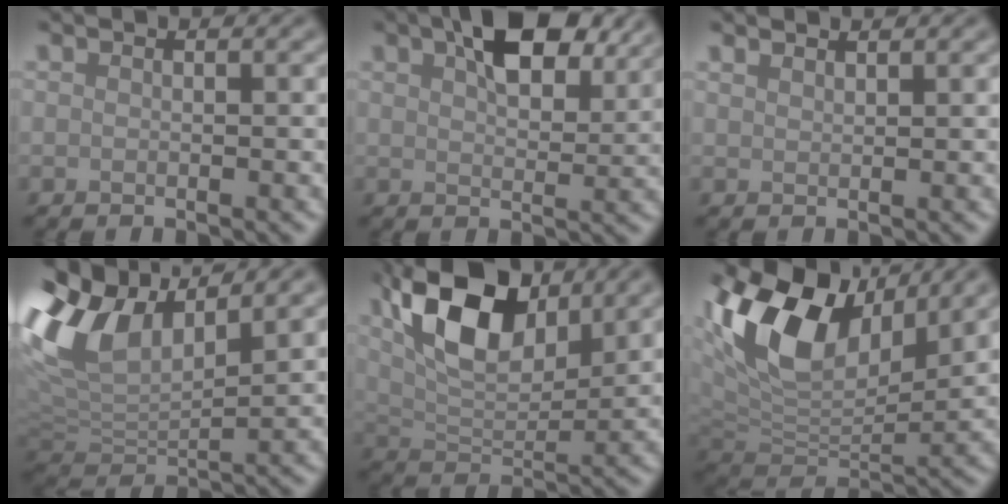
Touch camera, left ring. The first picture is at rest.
{"total": 7.8, "force": [4.3, 3.3, 5.6], "torque": [-0.091, 0.014, 0.066]}
{"total": 1.1, "force": [1.0, 0.1, 0.1], "torque": [-0.004, -0.001, 0.014]}
{"total": 9.6, "force": [4.2, 5.2, 6.9], "torque": [-0.165, 0.018, 0.078]}
{"total": 9.9, "force": [4.3, 4.9, 7.5], "torque": [-0.146, 0.009, 0.080]}
{"total": 12.2, "force": [5.1, 6.9, 8.6], "torque": [-0.178, 0.014, 0.095]}